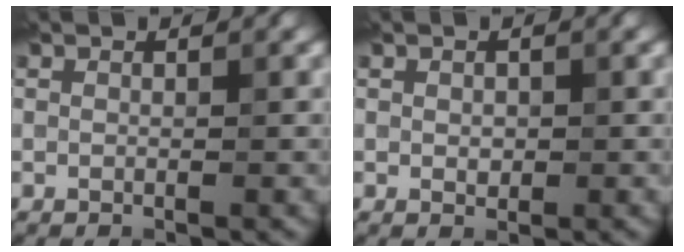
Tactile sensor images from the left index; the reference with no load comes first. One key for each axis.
{"total": 0.9, "fx": 0.0, "fy": 0.7, "fz": 0.6, "tx": -0.009, "ty": -0.004, "tz": 0.002}